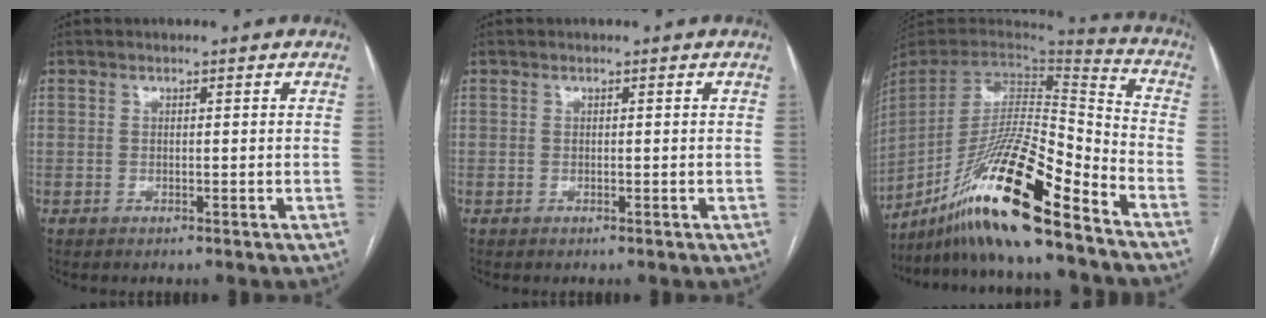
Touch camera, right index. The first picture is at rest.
{"total": 0.0}
{"total": 21.6, "force": [-15.1, 1.4, 15.4], "torque": [-0.296, -0.018, -0.277]}